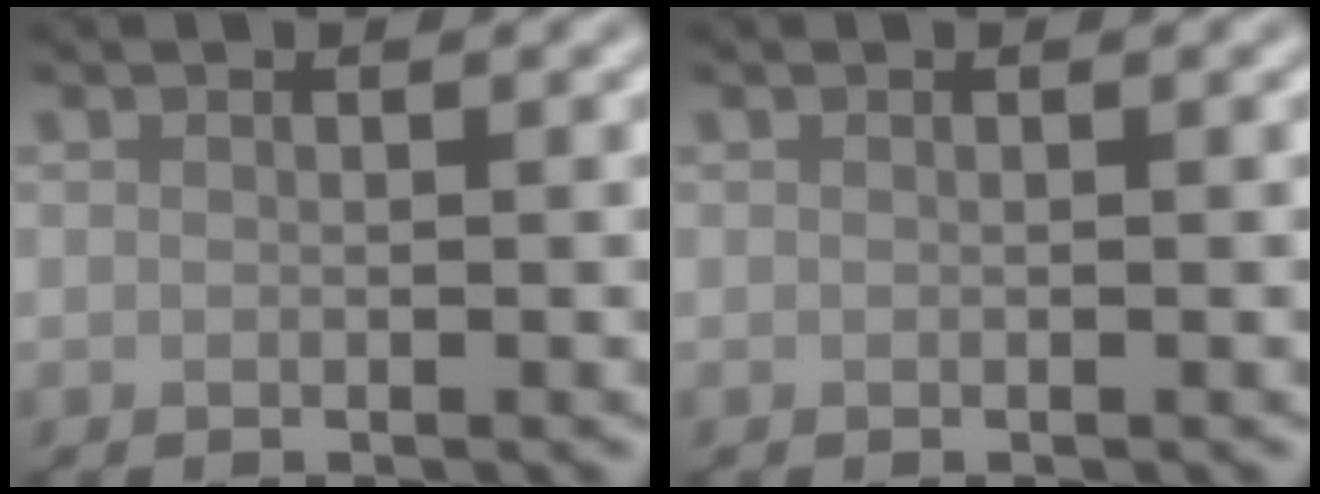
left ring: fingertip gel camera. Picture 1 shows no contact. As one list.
[{"total": 0.0}]